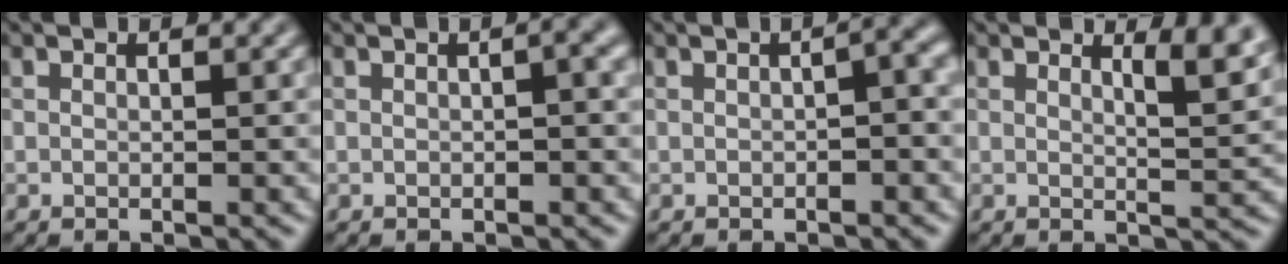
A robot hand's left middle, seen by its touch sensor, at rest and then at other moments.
{"total": 2.5, "force": [0.3, 0.7, 2.4], "torque": [-0.027, 0.007, 0.003]}
{"total": 2.4, "force": [0.0, 0.5, 2.3], "torque": [-0.033, 0.008, 0.000]}
{"total": 3.9, "force": [2.3, 1.1, 2.9], "torque": [-0.031, -0.002, 0.033]}